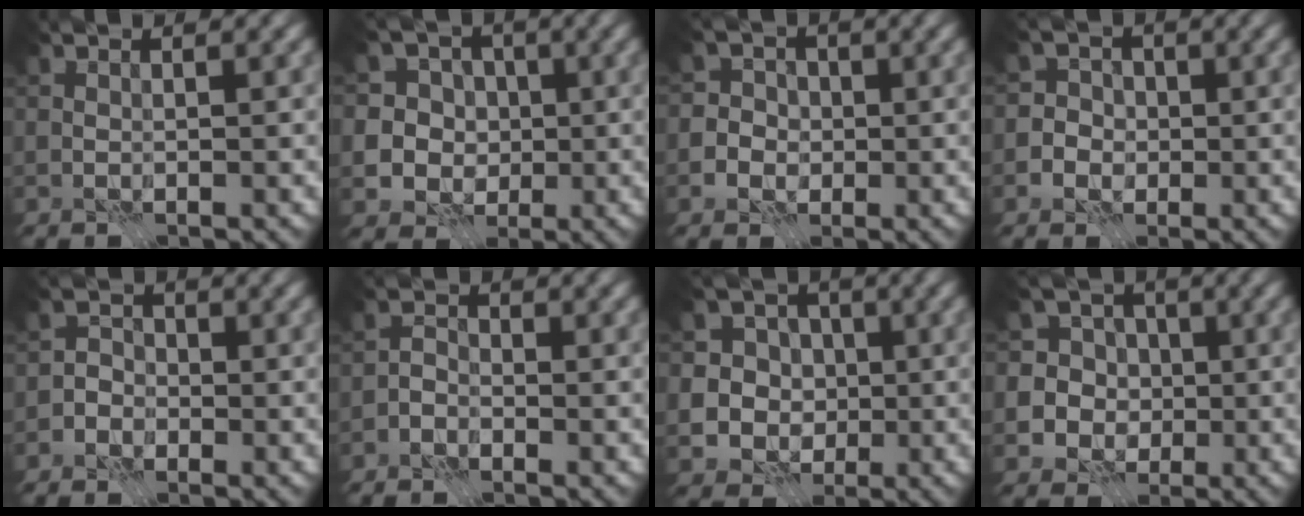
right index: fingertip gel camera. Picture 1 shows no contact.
{"total": 6.3, "force": [0.6, 6.0, 2.1], "torque": [-0.024, 0.019, -0.014]}
{"total": 4.6, "force": [-0.3, 4.4, 1.2], "torque": [0.000, 0.028, -0.031]}
{"total": 3.8, "force": [-0.6, 3.7, 0.9], "torque": [0.013, 0.022, -0.035]}
{"total": 2.2, "force": [-1.4, 1.7, 0.2], "torque": [0.025, 0.005, -0.042]}
{"total": 1.8, "force": [-1.5, 0.9, 0.2], "torque": [0.014, 0.005, -0.038]}
{"total": 6.5, "force": [-0.1, 6.2, 2.0], "torque": [-0.027, 0.027, -0.030]}
{"total": 7.2, "force": [0.8, 6.7, 2.4], "torque": [-0.036, 0.021, -0.012]}